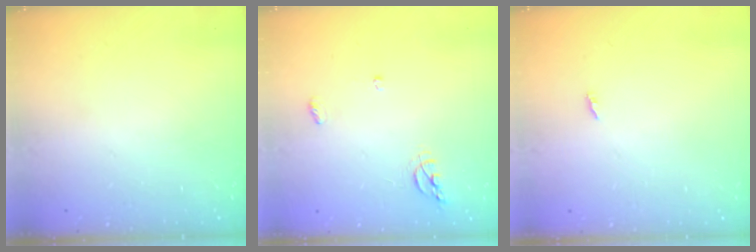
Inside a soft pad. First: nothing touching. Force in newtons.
{"total": 6.5, "press": 6.5, "slide": 0.6}
{"total": 1.8, "press": 1.8, "slide": 0.2}